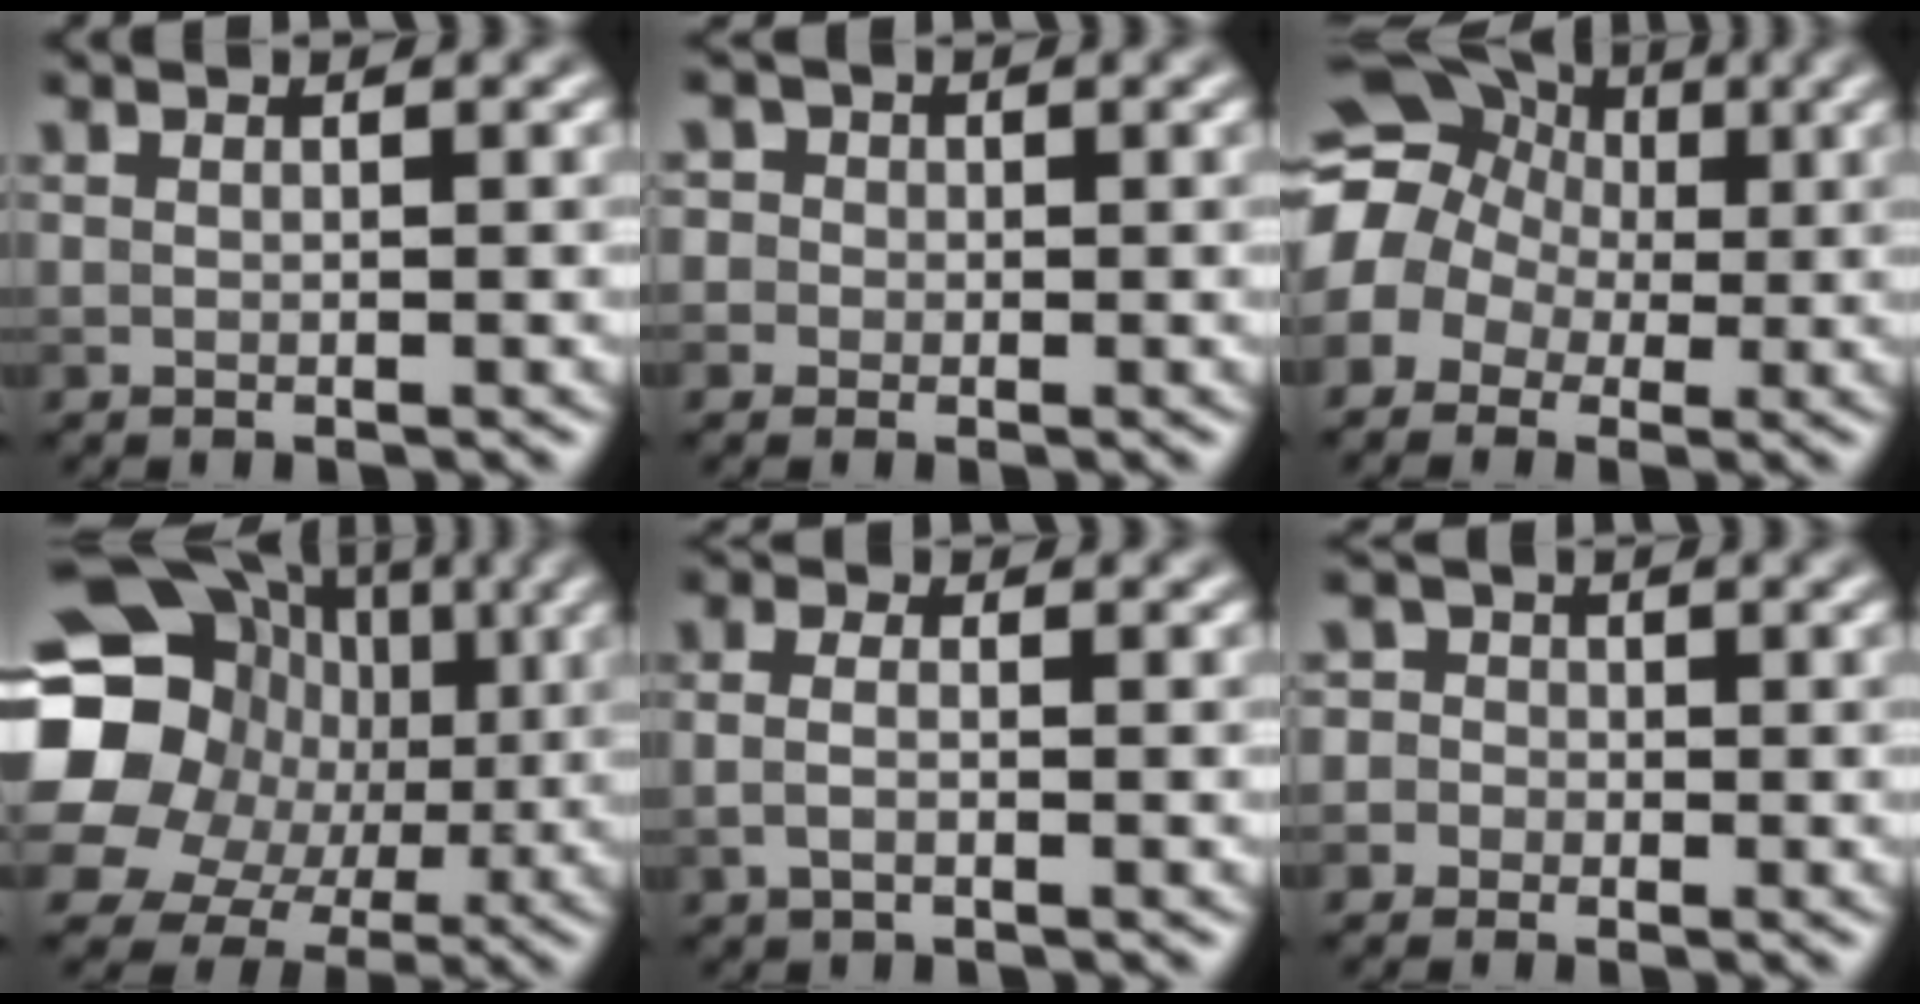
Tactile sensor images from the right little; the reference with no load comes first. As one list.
[{"total": 3.6, "force": [0.7, 3.3, 1.0], "torque": [0.007, 0.033, -0.018]}, {"total": 11.8, "force": [0.9, 10.3, 5.8], "torque": [-0.114, 0.041, -0.034]}, {"total": 20.3, "force": [1.8, 17.8, 9.4], "torque": [-0.198, 0.019, -0.007]}, {"total": 1.6, "force": [-0.5, 0.8, 1.3], "torque": [-0.032, 0.000, -0.015]}, {"total": 4.3, "force": [-0.9, 4.1, 0.9], "torque": [0.015, 0.025, -0.057]}]